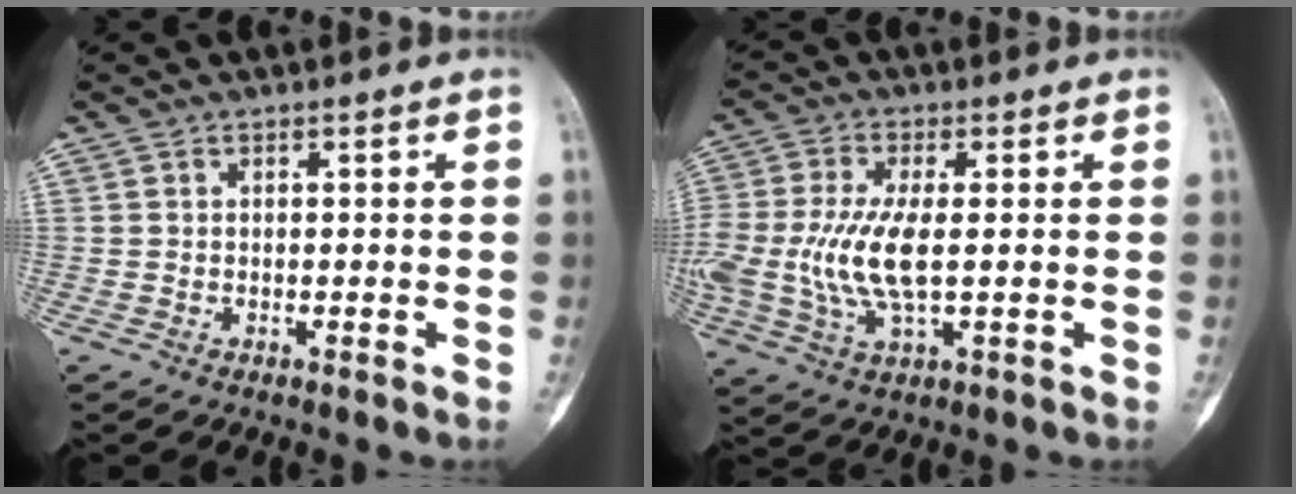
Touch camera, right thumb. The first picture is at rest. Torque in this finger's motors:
{"motor_torque": [1.16, 1.27, 0.82, -0.64, 0.14]}